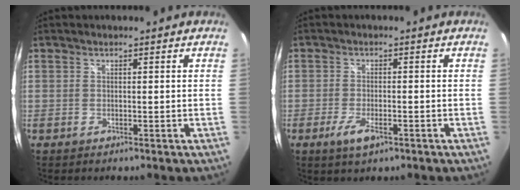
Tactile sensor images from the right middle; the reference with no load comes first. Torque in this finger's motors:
{"motor_torque": [0.57, -0.61, 0.08, 0.03]}